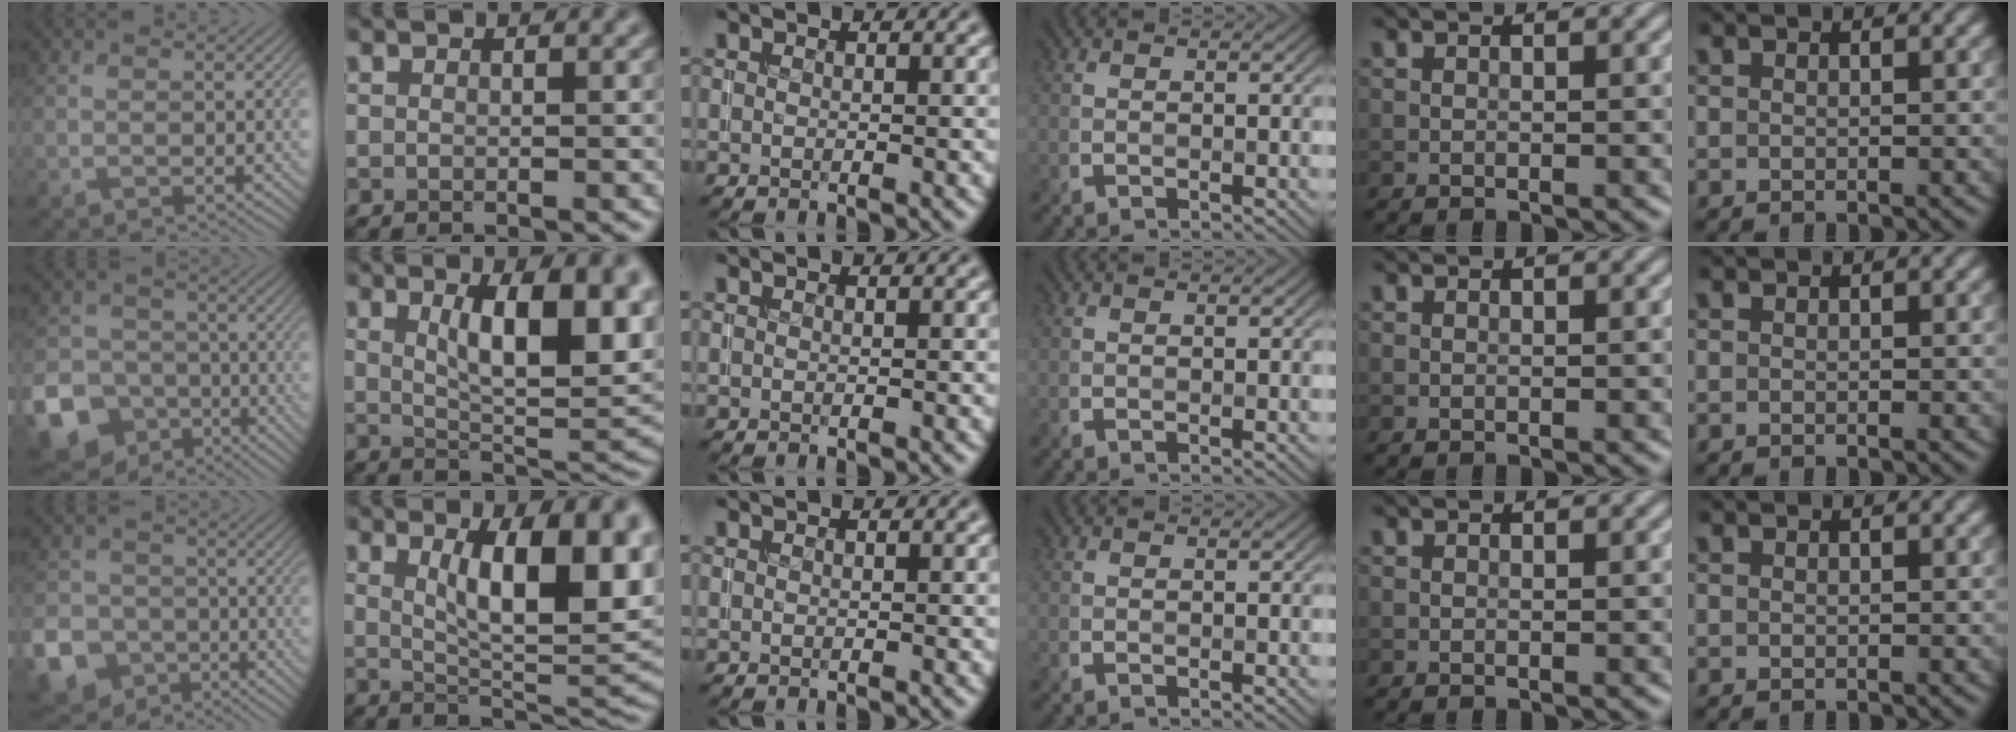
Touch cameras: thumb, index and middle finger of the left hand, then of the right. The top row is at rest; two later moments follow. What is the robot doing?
{"motion": "insert", "object": "coin"}